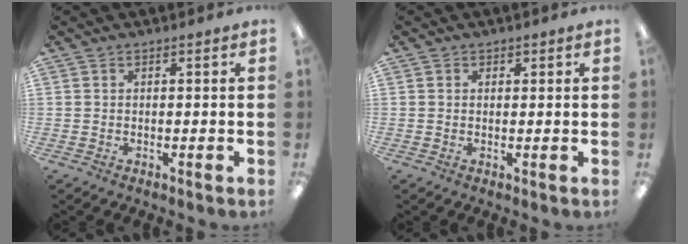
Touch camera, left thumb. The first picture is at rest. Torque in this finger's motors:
{"motor_torque": [-0.09, 0.04, -0.13, -0.17, -0.01]}